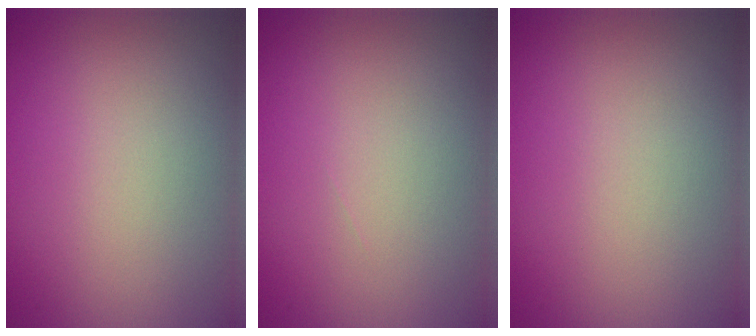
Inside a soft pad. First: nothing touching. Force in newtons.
{"total": 0.0}
{"total": 0.0}